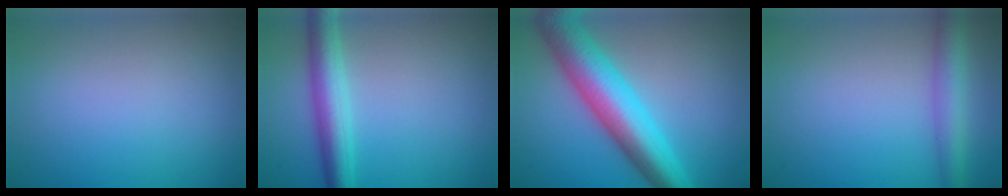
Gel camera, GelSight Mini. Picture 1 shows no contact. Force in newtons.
{"total": 4.6, "press": 4.6, "slide": 0.1}
{"total": 9.2, "press": 9.2, "slide": 0.0}
{"total": 3.5, "press": 3.5, "slide": 0.1}